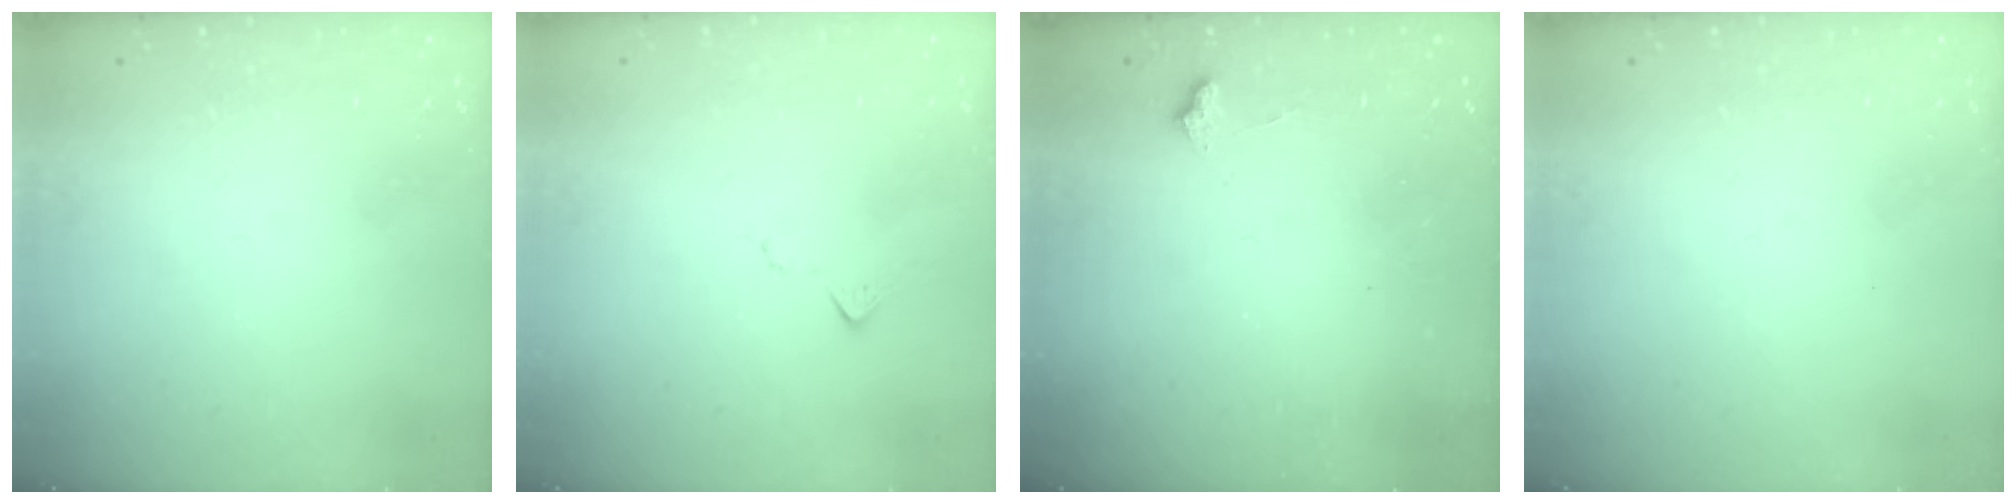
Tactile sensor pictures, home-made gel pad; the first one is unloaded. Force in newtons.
{"total": 7.5, "press": 7.4, "slide": 0.8}
{"total": 4.5, "press": 4.4, "slide": 0.6}
{"total": 0.0}